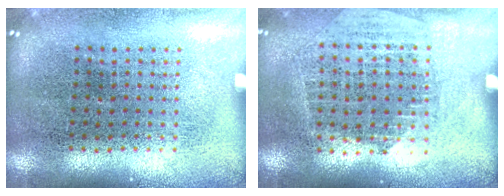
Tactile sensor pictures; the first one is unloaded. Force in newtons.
{"total": 1.3, "press": 1.1, "slide": 0.6}